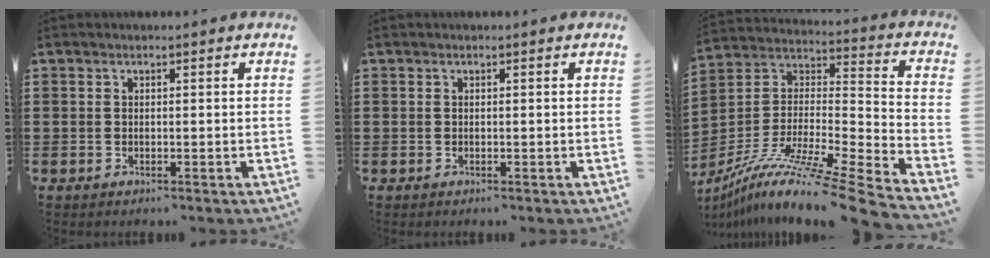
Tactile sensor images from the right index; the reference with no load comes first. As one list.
[{"total": 0.0}, {"total": 11.5, "force": [-9.4, -0.2, 6.5], "torque": [-0.117, -0.003, -0.180]}]